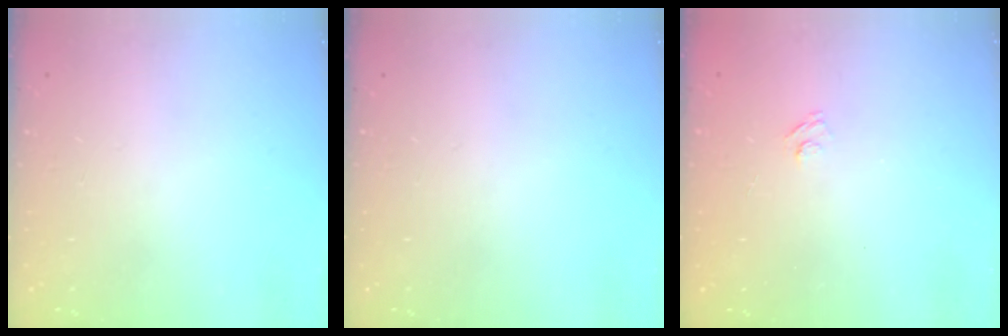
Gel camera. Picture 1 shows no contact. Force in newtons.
{"total": 0.0}
{"total": 2.7, "press": 2.5, "slide": 0.9}